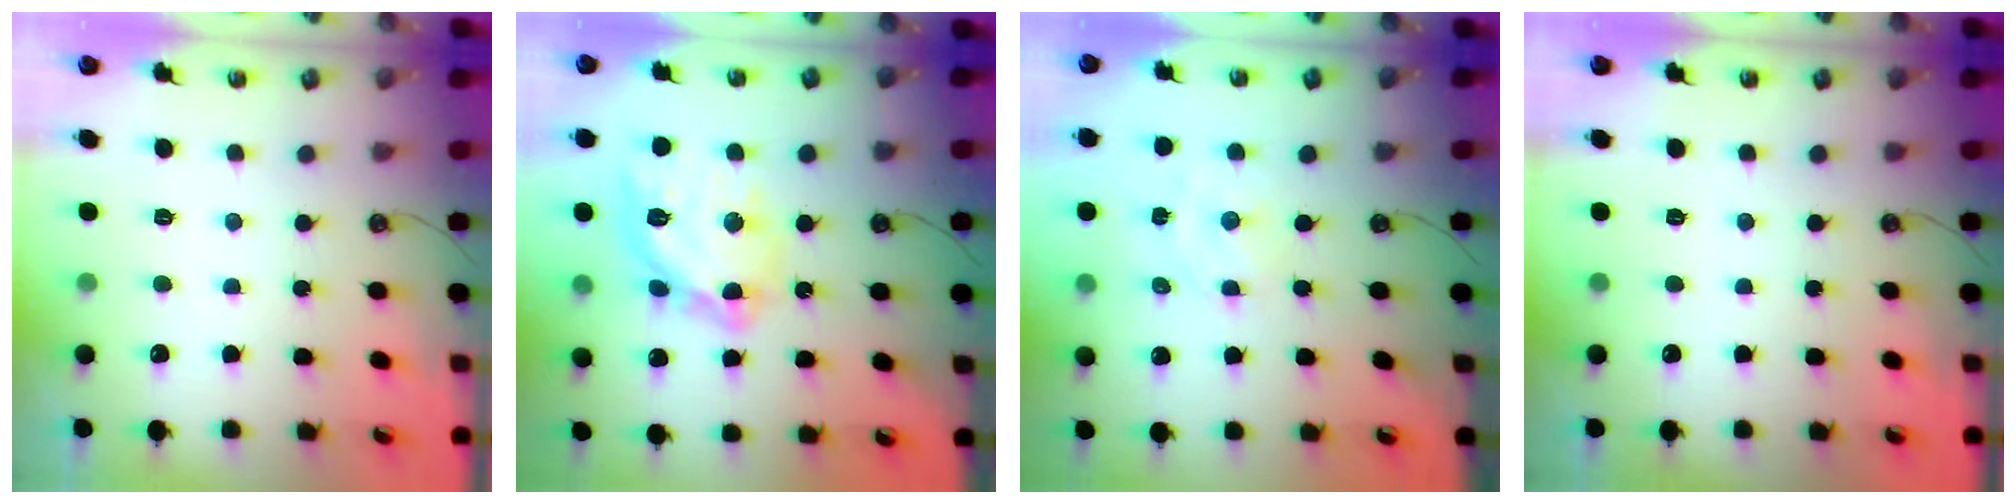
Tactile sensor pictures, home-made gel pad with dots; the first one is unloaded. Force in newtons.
{"total": 17.4, "press": 17.3, "slide": 1.5}
{"total": 1.8, "press": 1.7, "slide": 0.4}
{"total": 0.0}